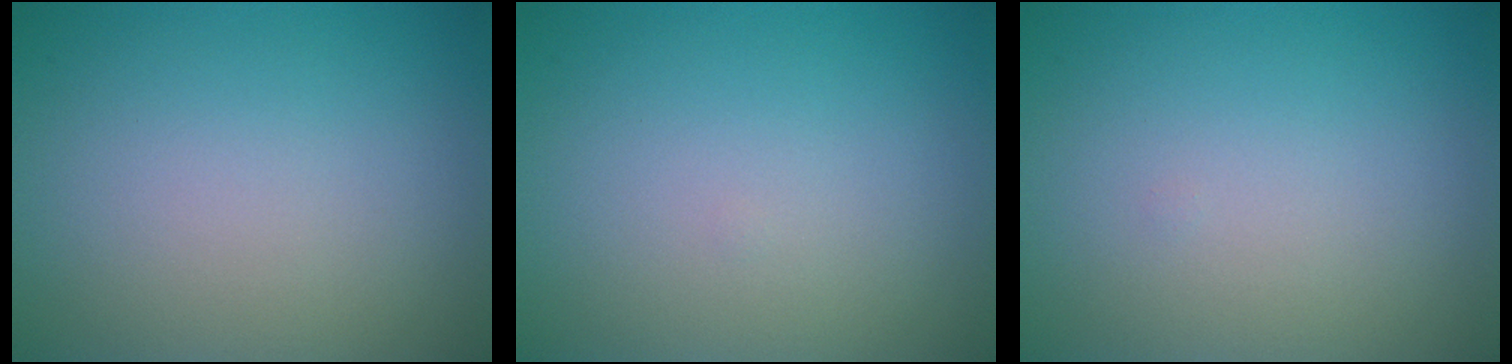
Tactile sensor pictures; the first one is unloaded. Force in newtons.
{"total": 0.0}
{"total": 0.0}